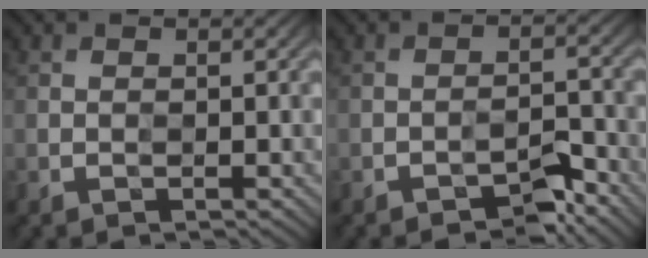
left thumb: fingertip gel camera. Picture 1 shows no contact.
{"total": 2.8, "force": [-2.8, -0.1, 0.2], "torque": [0.003, 0.014, -0.047]}